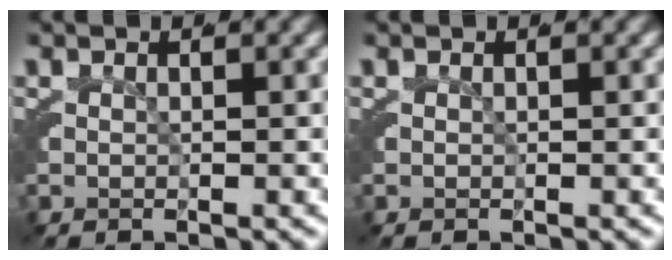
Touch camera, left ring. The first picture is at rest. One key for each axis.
{"total": 0.0}